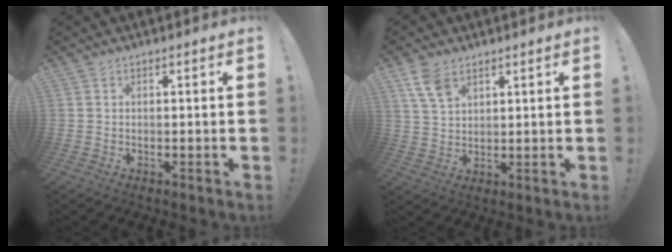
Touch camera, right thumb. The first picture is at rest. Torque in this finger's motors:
{"motor_torque": [-0.10, 0.34, 0.54, 0.37, 0.00]}